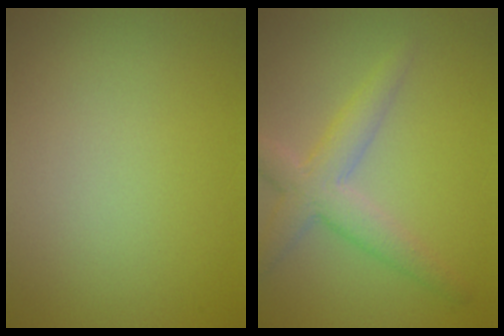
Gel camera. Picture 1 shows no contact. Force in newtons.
{"total": 4.0, "press": 4.0, "slide": 0.3}